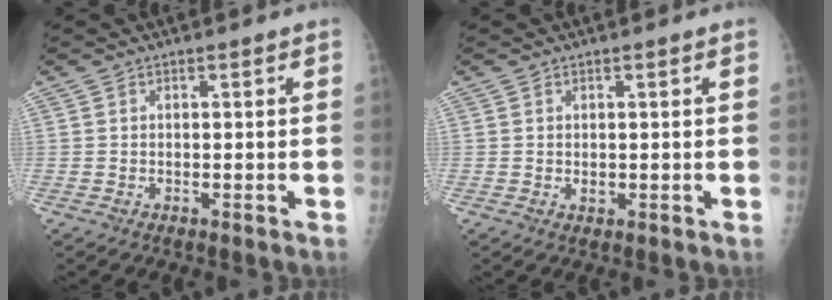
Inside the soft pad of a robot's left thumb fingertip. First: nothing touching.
{"total": 0.9, "force": [0.2, 0.6, 0.7], "torque": [-0.009, -0.004, 0.007]}